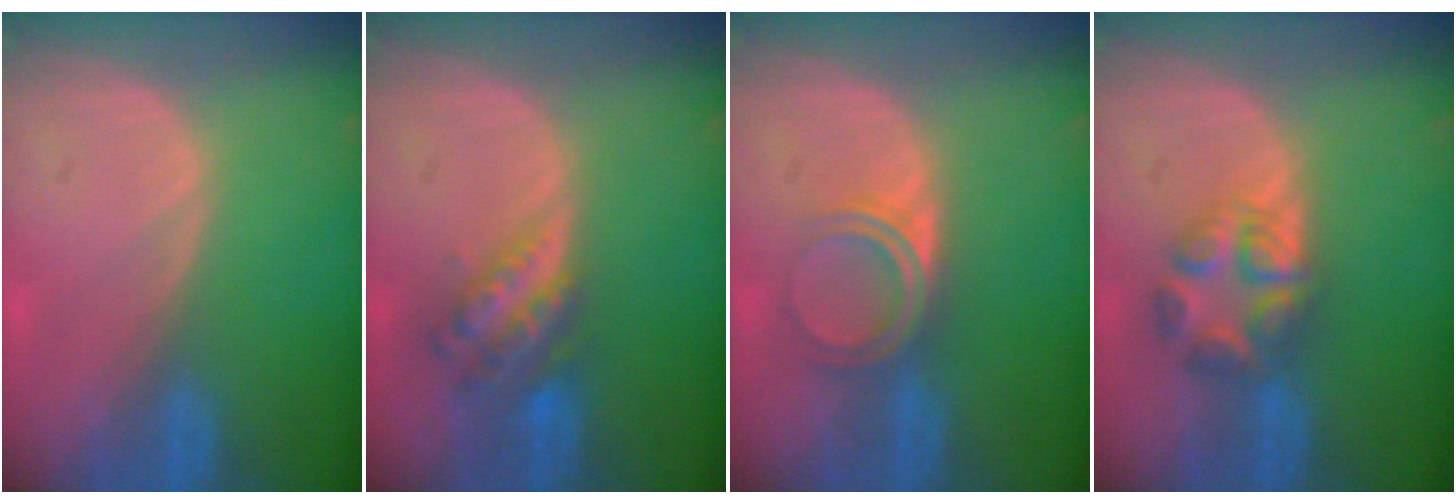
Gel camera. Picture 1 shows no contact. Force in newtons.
{"total": 6.1, "press": 5.3, "slide": 2.9}
{"total": 4.8, "press": 4.1, "slide": 2.6}
{"total": 5.8, "press": 5.8, "slide": 0.1}